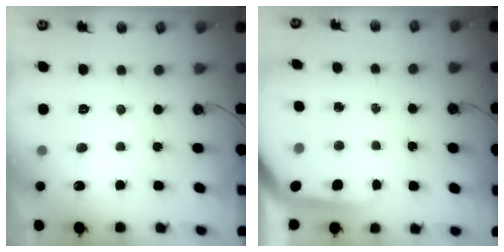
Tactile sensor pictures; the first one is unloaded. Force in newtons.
{"total": 5.7, "press": 5.7, "slide": 0.6}